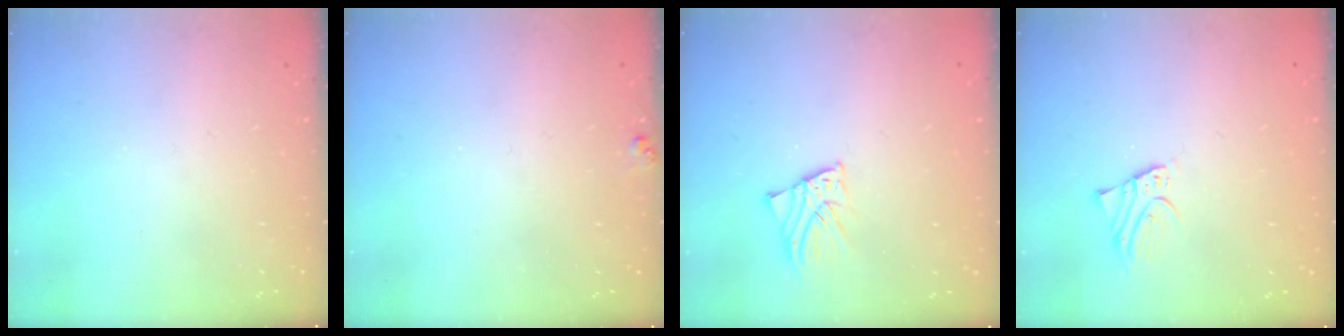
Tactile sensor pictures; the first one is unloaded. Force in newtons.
{"total": 3.4, "press": 3.4, "slide": 0.4}
{"total": 2.2, "press": 2.2, "slide": 0.1}
{"total": 2.3, "press": 2.3, "slide": 0.2}